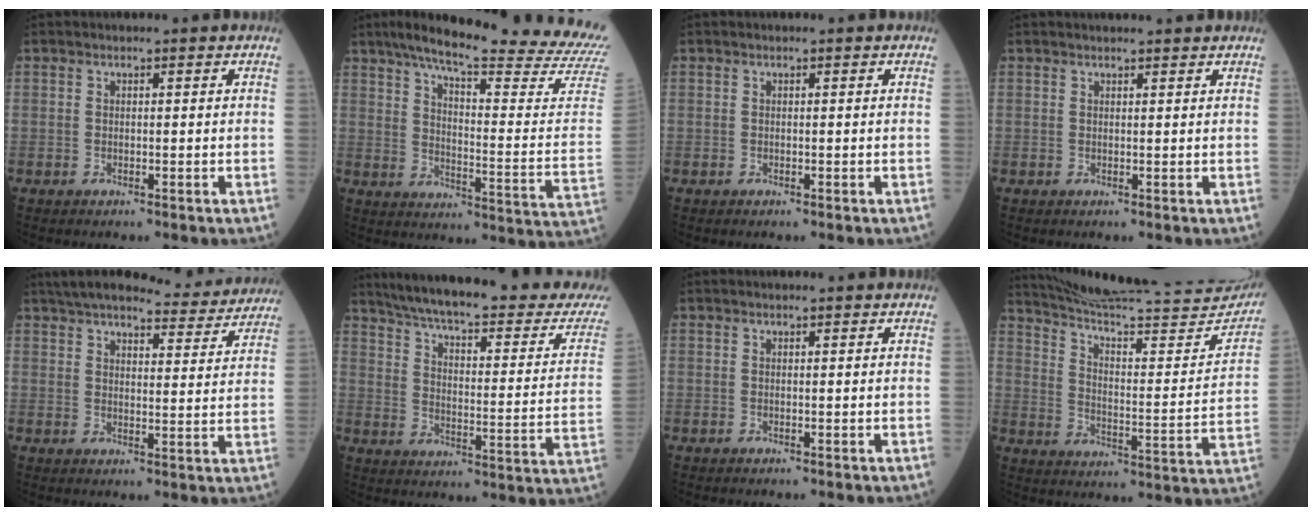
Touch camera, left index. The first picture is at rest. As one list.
[{"total": 26.4, "force": [23.1, 0.0, 12.8], "torque": [-0.194, -0.087, 0.289]}, {"total": 0.0}, {"total": 4.4, "force": [4.2, 0.3, 1.3], "torque": [-0.016, 0.021, 0.049]}, {"total": 18.7, "force": [17.0, 3.4, 7.0], "torque": [-0.093, -0.004, 0.210]}, {"total": 27.2, "force": [24.4, 2.2, 11.8], "torque": [-0.183, -0.070, 0.312]}, {"total": 1.6, "force": [1.5, 0.0, 0.5], "torque": [-0.007, 0.010, 0.021]}, {"total": 28.0, "force": [26.5, 1.0, 9.2], "torque": [-0.144, -0.086, 0.350]}]